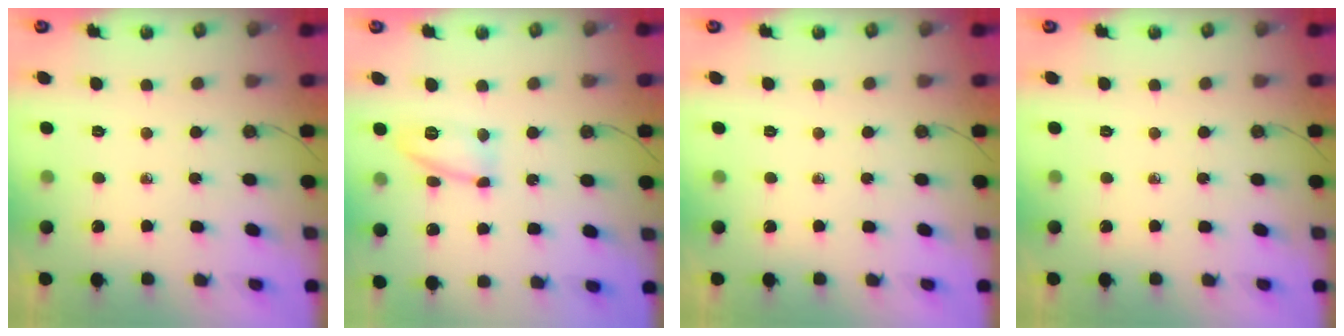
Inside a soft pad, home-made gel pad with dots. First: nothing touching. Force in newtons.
{"total": 11.2, "press": 11.1, "slide": 0.9}
{"total": 0.0}
{"total": 0.0}